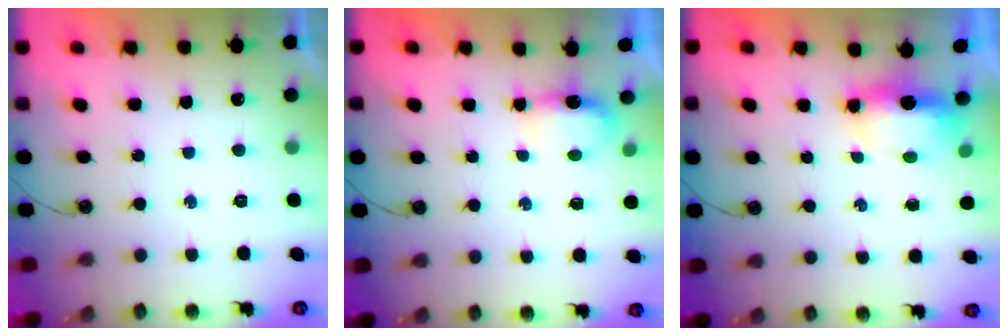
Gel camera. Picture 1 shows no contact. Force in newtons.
{"total": 11.1, "press": 5.0, "slide": 9.9}
{"total": 7.0, "press": 6.1, "slide": 3.3}